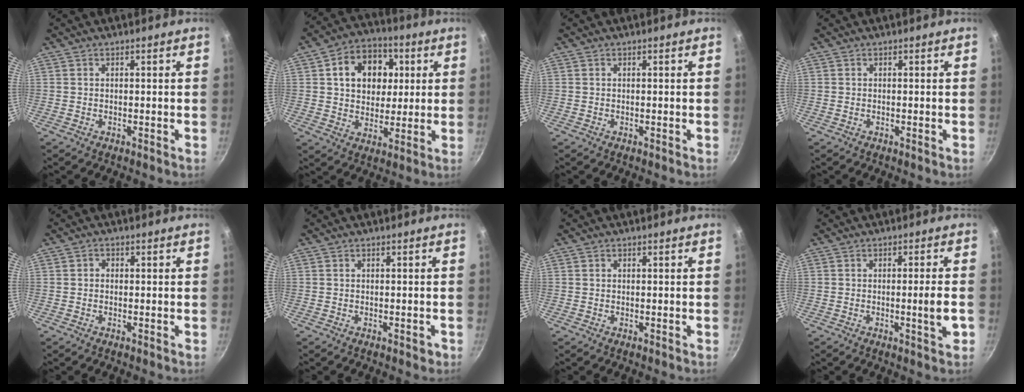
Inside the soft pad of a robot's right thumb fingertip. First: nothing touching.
{"total": 14.1, "force": [3.5, 11.0, 8.2], "torque": [-0.093, 0.007, 0.050]}
{"total": 0.0}
{"total": 0.0}
{"total": 1.3, "force": [0.0, 1.1, 0.6], "torque": [-0.007, 0.005, -0.003]}
{"total": 1.2, "force": [-0.6, 0.6, 0.8], "torque": [-0.008, 0.005, -0.006]}
{"total": 0.6, "force": [0.1, 0.5, 0.2], "torque": [-0.002, 0.003, 0.002]}
{"total": 4.4, "force": [-1.0, 0.0, 4.3], "torque": [-0.062, 0.004, -0.015]}